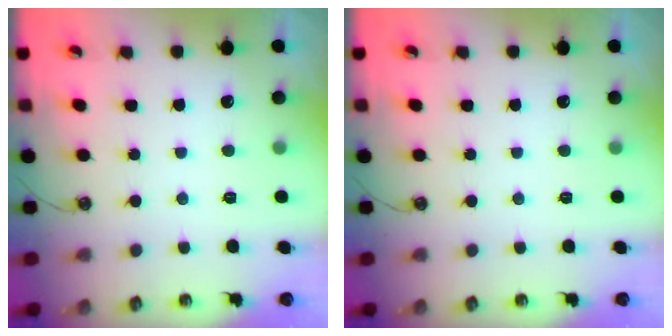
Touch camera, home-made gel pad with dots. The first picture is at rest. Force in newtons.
{"total": 0.0}